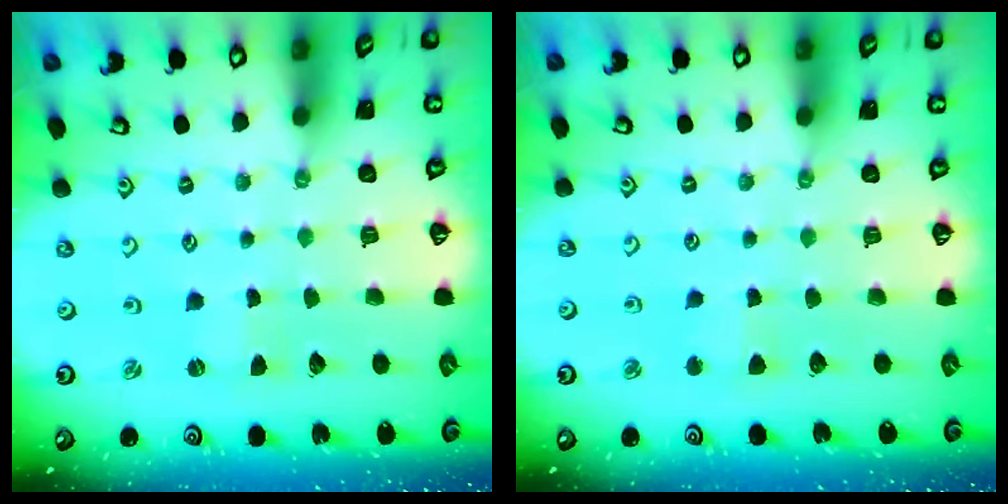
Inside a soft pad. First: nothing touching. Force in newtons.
{"total": 2.2, "press": 2.2, "slide": 0.2}